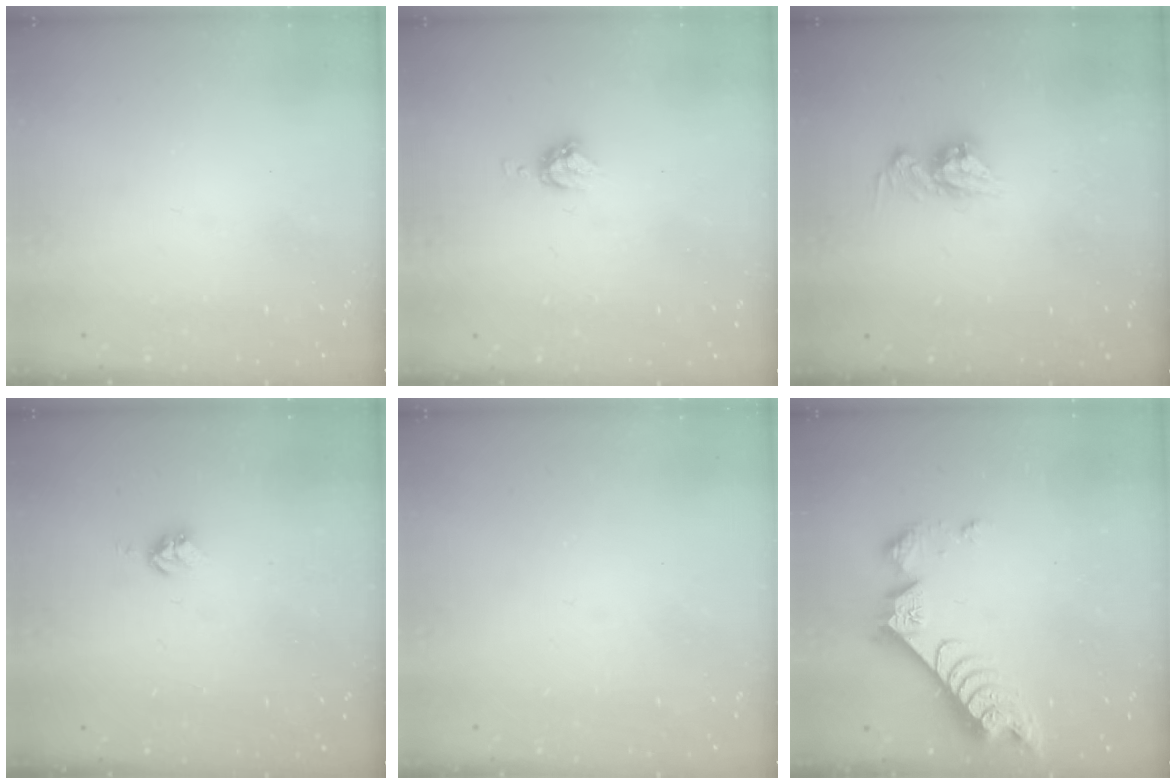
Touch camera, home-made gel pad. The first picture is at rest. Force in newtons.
{"total": 5.1, "press": 5.1, "slide": 0.7}
{"total": 9.4, "press": 9.4, "slide": 0.9}
{"total": 3.7, "press": 3.7, "slide": 0.5}
{"total": 0.0}
{"total": 8.8, "press": 8.8, "slide": 0.8}